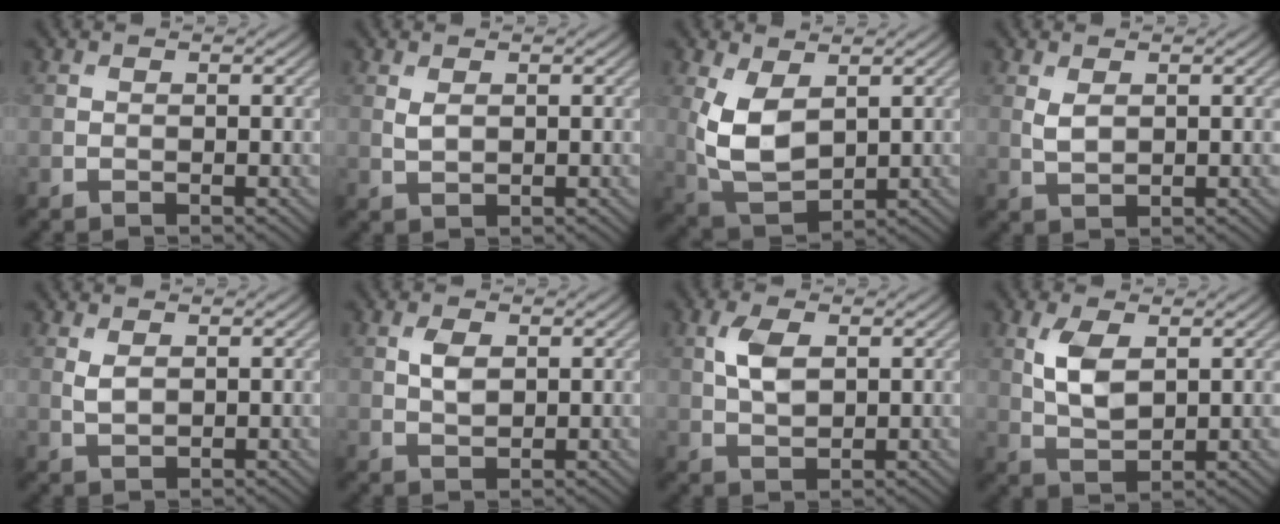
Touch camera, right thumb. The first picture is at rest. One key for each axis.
{"total": 1.5, "fx": 0.6, "fy": 0.8, "fz": 1.2, "tx": -0.031, "ty": -0.004, "tz": 0.017}
{"total": 8.0, "fx": 1.7, "fy": 4.6, "fz": 6.4, "tx": -0.154, "ty": -0.007, "tz": 0.035}
{"total": 2.2, "fx": 0.8, "fy": 1.2, "fz": 1.7, "tx": -0.042, "ty": -0.004, "tz": 0.021}
{"total": 1.8, "fx": 0.7, "fy": 0.9, "fz": 1.4, "tx": -0.036, "ty": -0.003, "tz": 0.019}
{"total": 2.7, "fx": 0.8, "fy": 1.5, "fz": 2.1, "tx": -0.047, "ty": -0.002, "tz": 0.017}
{"total": 4.4, "fx": 1.2, "fy": 2.3, "fz": 3.5, "tx": -0.083, "ty": 0.002, "tz": 0.025}
{"total": 5.8, "fx": 1.7, "fy": 3.0, "fz": 4.6, "tx": -0.106, "ty": -0.001, "tz": 0.037}